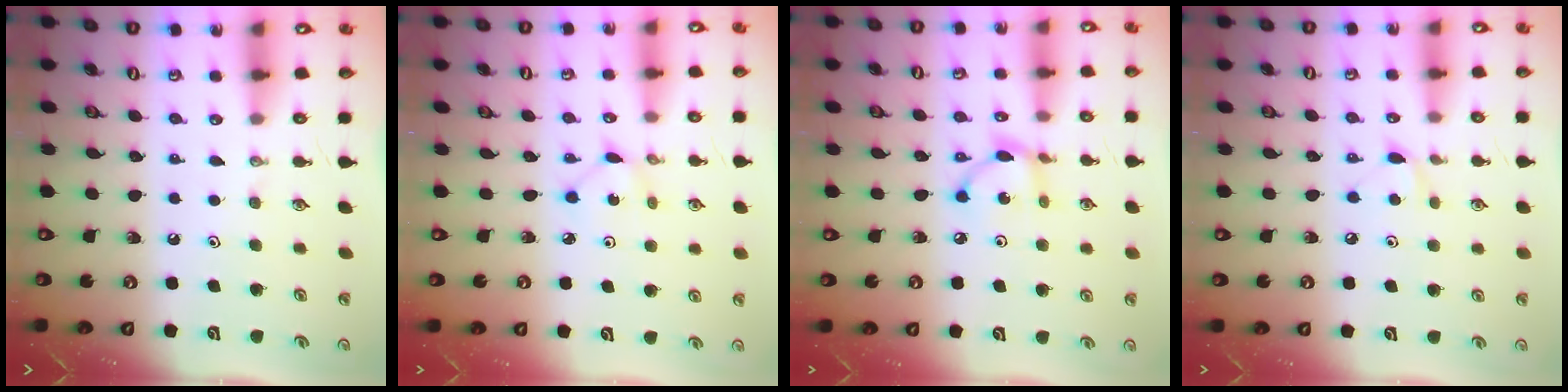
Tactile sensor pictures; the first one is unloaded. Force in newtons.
{"total": 1.6, "press": 1.5, "slide": 0.2}
{"total": 7.0, "press": 7.0, "slide": 0.4}
{"total": 5.4, "press": 5.3, "slide": 0.8}